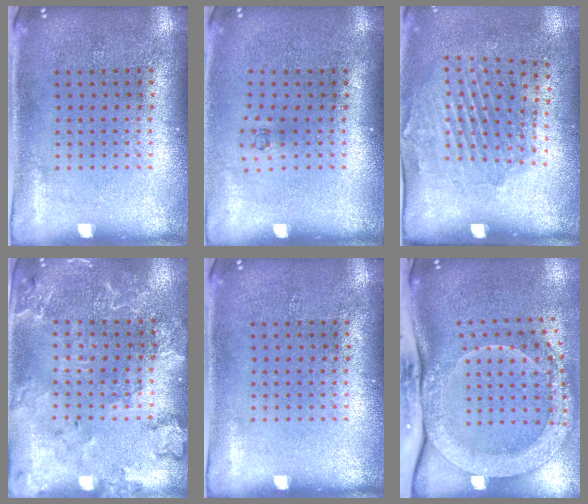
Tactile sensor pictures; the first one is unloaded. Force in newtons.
{"total": 0.6, "press": 0.2, "slide": 0.5}
{"total": 1.9, "press": 1.2, "slide": 1.5}
{"total": 2.2, "press": 2.1, "slide": 0.5}
{"total": 0.0}
{"total": 2.7, "press": 2.2, "slide": 1.6}